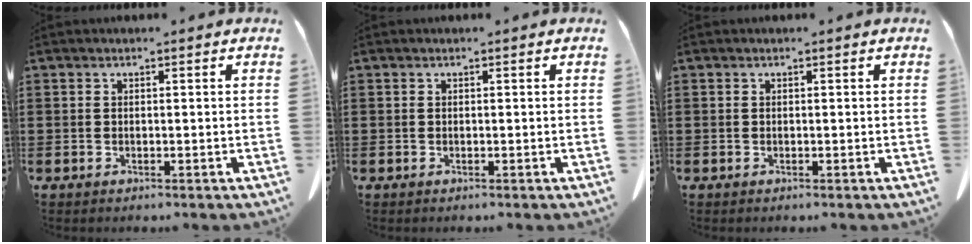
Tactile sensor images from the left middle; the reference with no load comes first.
{"total": 0.0}
{"total": 0.0}